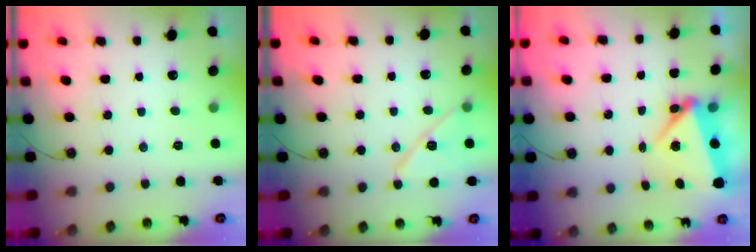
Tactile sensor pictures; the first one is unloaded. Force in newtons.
{"total": 12.1, "press": 12.0, "slide": 0.9}
{"total": 5.0, "press": 4.8, "slide": 1.6}